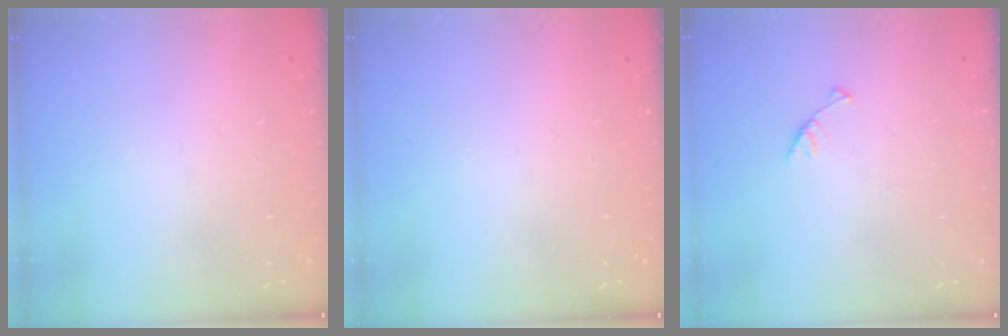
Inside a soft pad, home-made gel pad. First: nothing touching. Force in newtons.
{"total": 0.0}
{"total": 3.0, "press": 3.0, "slide": 0.3}